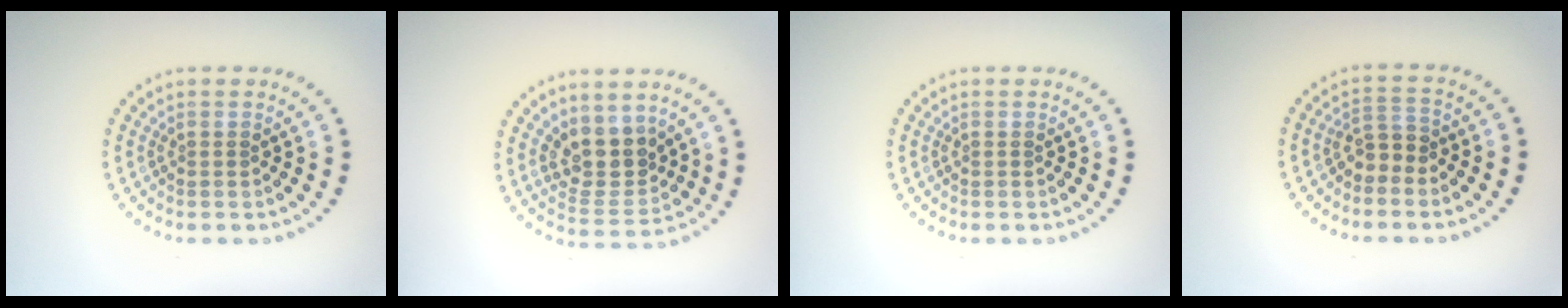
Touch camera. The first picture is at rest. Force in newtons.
{"total": 4.0, "press": 3.5, "slide": 1.9}
{"total": 0.0}
{"total": 2.0, "press": 1.8, "slide": 0.9}